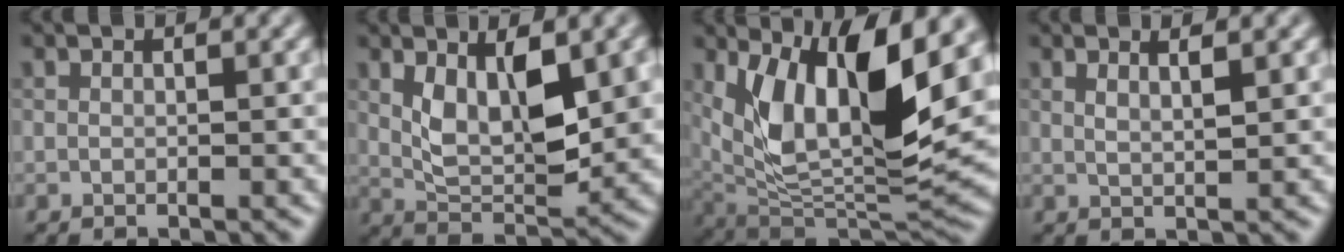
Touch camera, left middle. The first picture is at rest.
{"total": 6.1, "force": [1.2, 2.5, 5.4], "torque": [-0.108, -0.004, 0.035]}
{"total": 11.8, "force": [4.1, 4.9, 9.9], "torque": [-0.178, -0.009, 0.085]}
{"total": 1.5, "force": [0.7, 0.3, 1.2], "torque": [-0.014, 0.001, 0.017]}